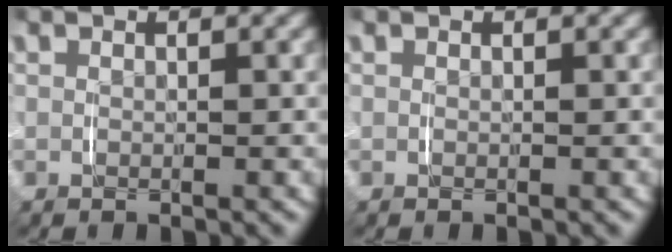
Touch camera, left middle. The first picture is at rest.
{"total": 0.0}